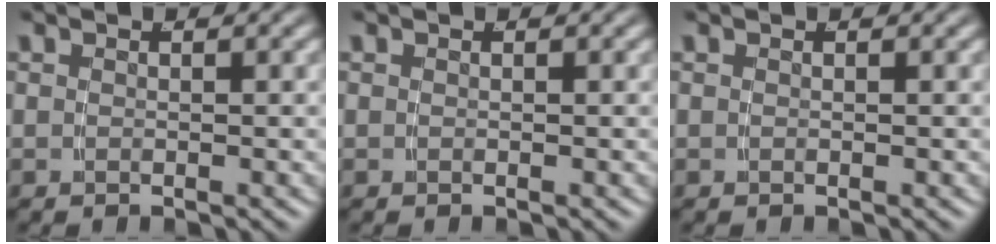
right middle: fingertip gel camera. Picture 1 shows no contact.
{"total": 0.0}
{"total": 0.0}